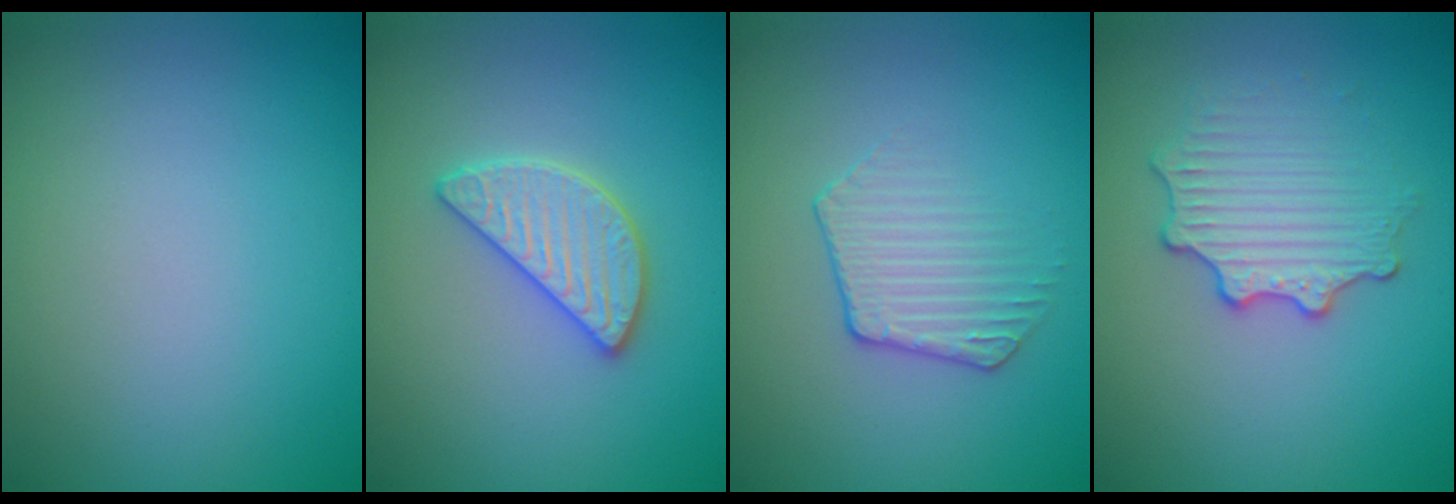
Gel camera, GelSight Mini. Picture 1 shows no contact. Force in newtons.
{"total": 2.9, "press": 2.9, "slide": 0.3}
{"total": 2.1, "press": 1.5, "slide": 1.4}
{"total": 3.0, "press": 2.6, "slide": 1.5}